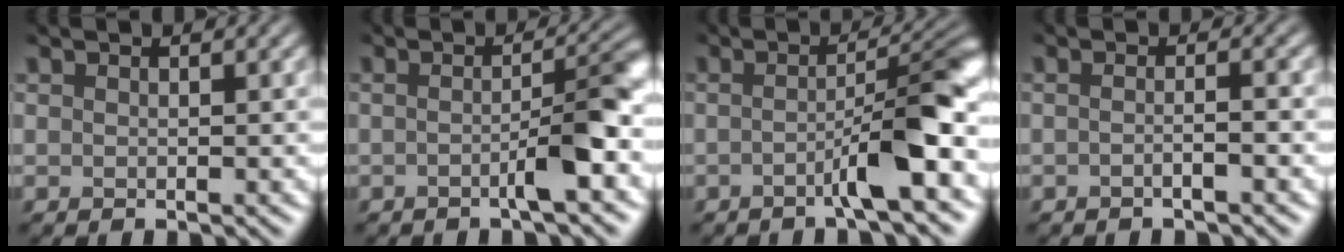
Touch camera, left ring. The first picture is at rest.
{"total": 3.8, "force": [-1.6, 0.3, 3.5], "torque": [-0.052, 0.005, -0.032]}
{"total": 4.9, "force": [-2.0, 0.2, 4.5], "torque": [-0.062, 0.011, -0.045]}
{"total": 1.6, "force": [-1.2, -0.3, 1.0], "torque": [-0.015, -0.002, -0.025]}